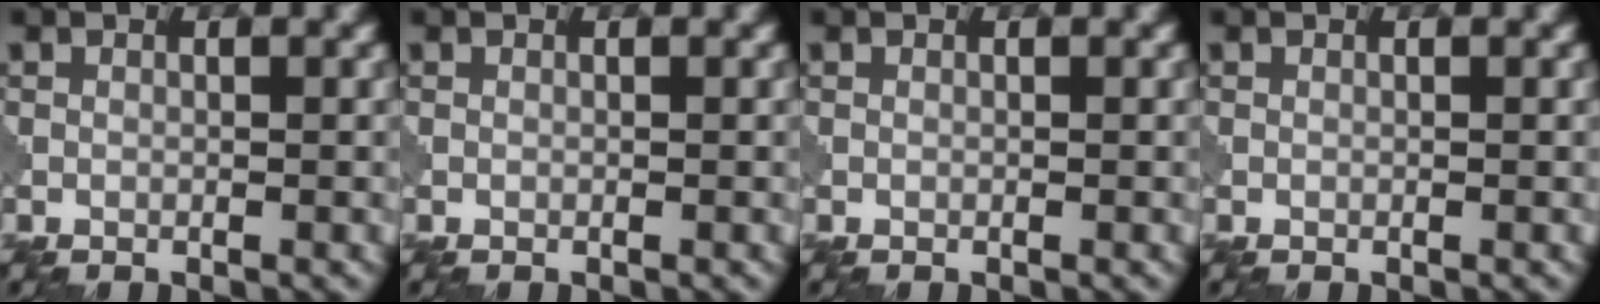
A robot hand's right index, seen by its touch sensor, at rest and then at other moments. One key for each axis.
{"total": 0.0}
{"total": 0.0}
{"total": 0.0}